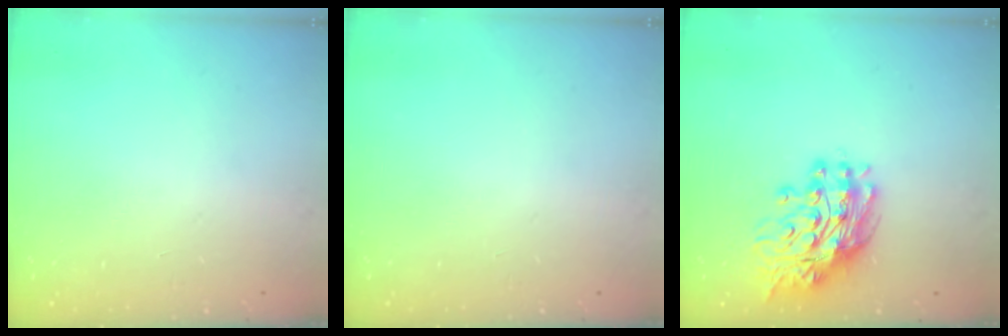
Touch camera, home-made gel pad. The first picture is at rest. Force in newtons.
{"total": 0.0}
{"total": 14.5, "press": 14.4, "slide": 1.3}